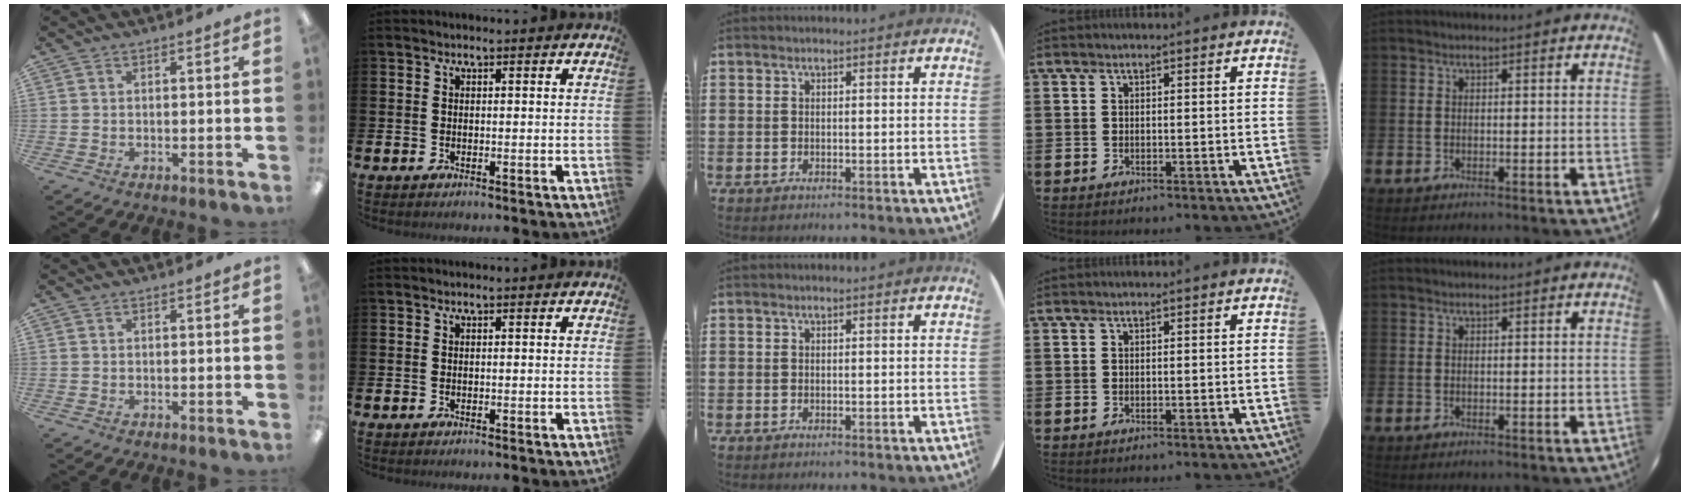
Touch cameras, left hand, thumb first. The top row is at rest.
{}